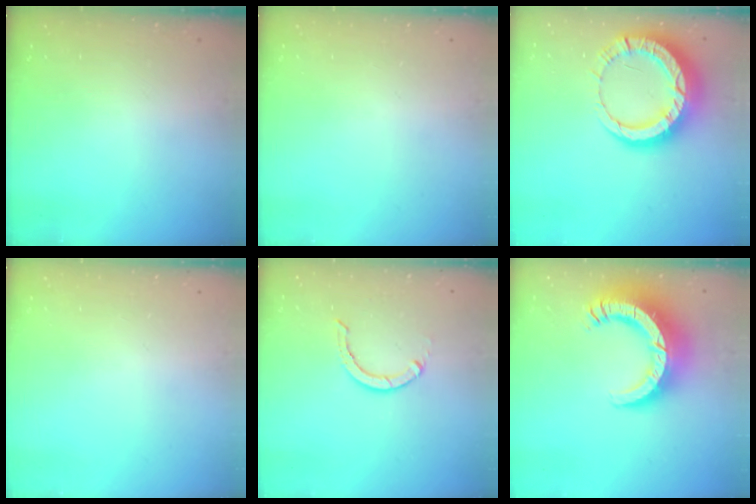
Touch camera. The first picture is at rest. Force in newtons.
{"total": 0.0}
{"total": 13.8, "press": 13.7, "slide": 1.3}
{"total": 0.0}
{"total": 2.9, "press": 2.9, "slide": 0.1}
{"total": 15.0, "press": 14.9, "slide": 1.6}